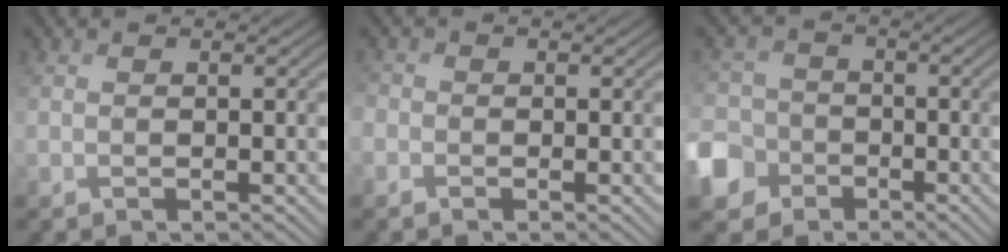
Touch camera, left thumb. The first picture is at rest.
{"total": 1.5, "force": [-0.8, 1.2, 0.3], "torque": [-0.007, -0.003, -0.024]}
{"total": 8.8, "force": [-4.2, 7.0, 3.3], "torque": [-0.100, -0.021, -0.104]}